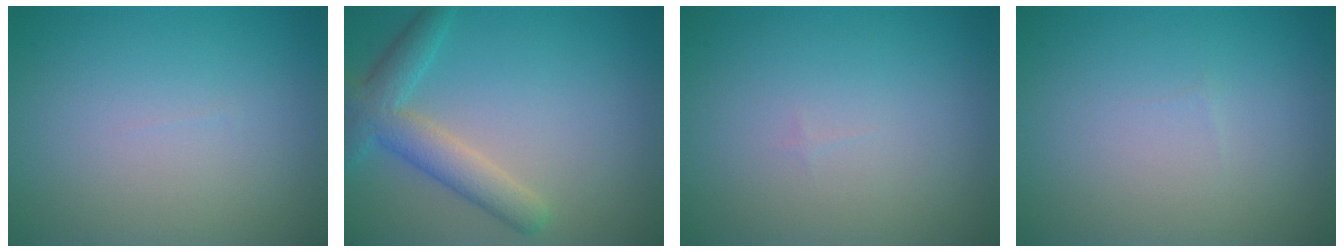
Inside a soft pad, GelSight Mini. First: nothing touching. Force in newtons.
{"total": 4.2, "press": 4.2, "slide": 0.2}
{"total": 0.0}
{"total": 0.0}